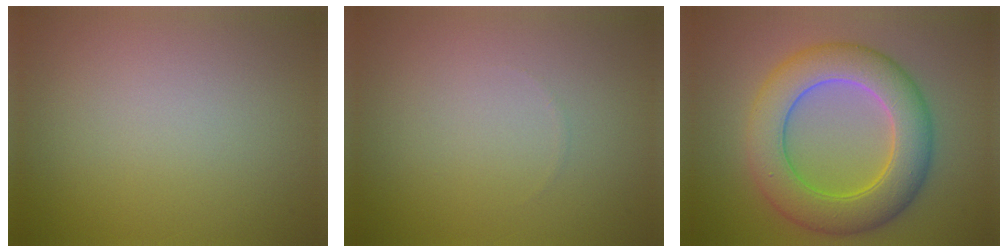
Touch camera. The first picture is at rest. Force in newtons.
{"total": 0.0}
{"total": 8.2, "press": 8.2, "slide": 0.3}